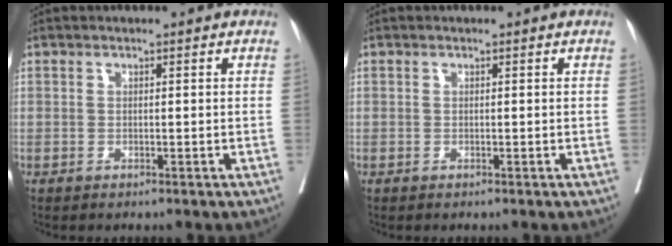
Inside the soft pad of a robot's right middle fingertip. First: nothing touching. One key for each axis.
{"total": 0.0}